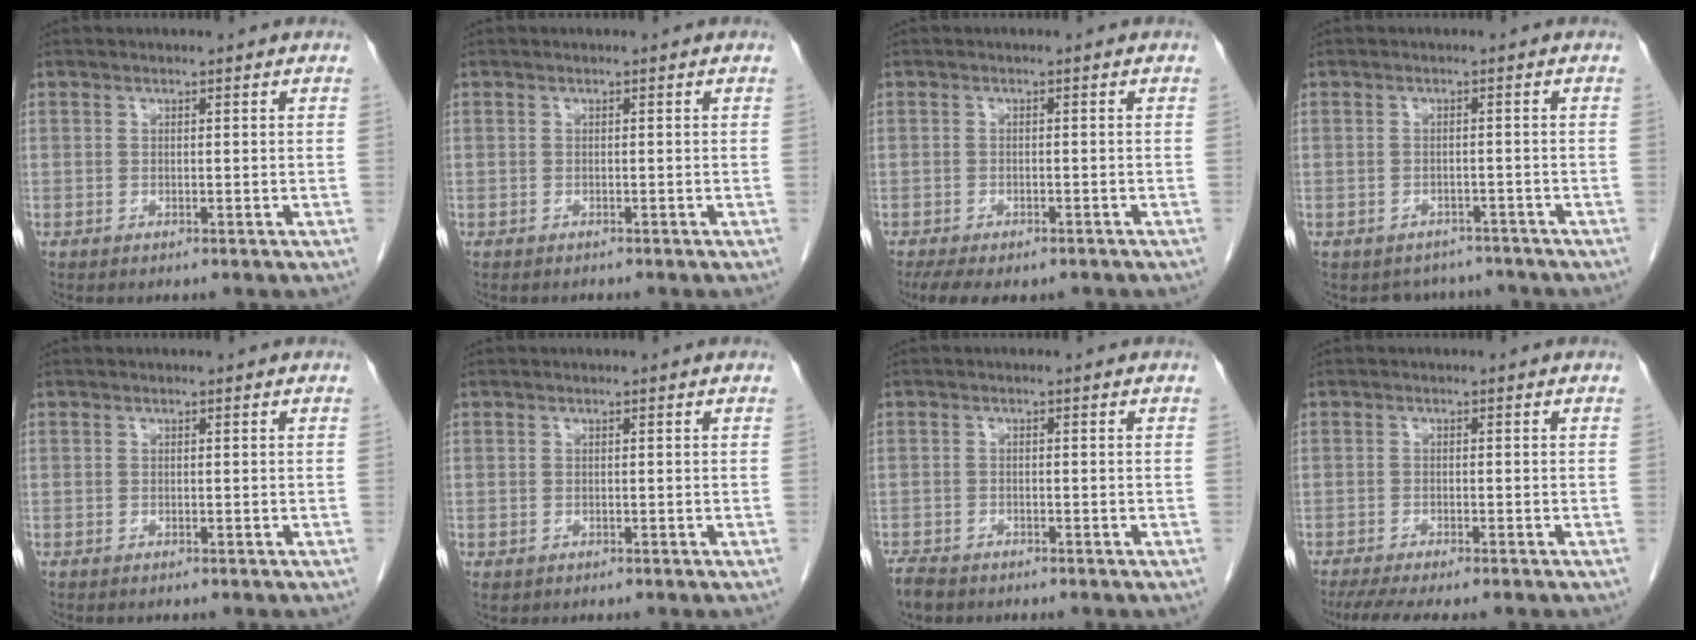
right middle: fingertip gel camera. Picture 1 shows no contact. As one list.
[{"total": 0.5, "force": [-0.5, 0.1, 0.0], "torque": [-0.009, -0.002, -0.009]}, {"total": 7.6, "force": [-5.7, 3.1, 4.0], "torque": [-0.060, -0.011, -0.080]}, {"total": 4.6, "force": [-4.1, 2.2, -0.3], "torque": [0.007, 0.011, -0.050]}, {"total": 0.0}, {"total": 0.6, "force": [-0.2, 0.5, 0.2], "torque": [-0.011, 0.000, 0.003]}, {"total": 3.3, "force": [-2.8, 1.3, 1.1], "torque": [-0.028, -0.007, -0.047]}, {"total": 8.1, "force": [-6.7, 1.0, 4.5], "torque": [-0.064, -0.012, -0.102]}]